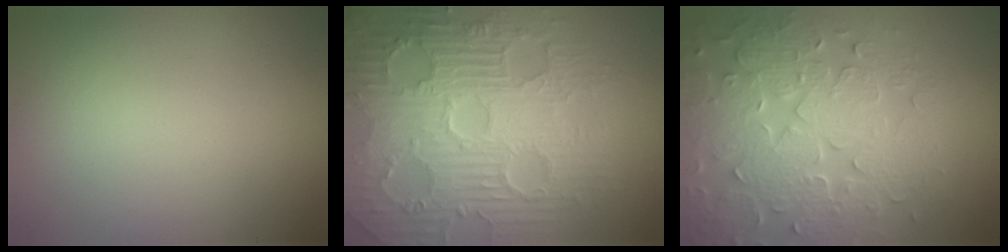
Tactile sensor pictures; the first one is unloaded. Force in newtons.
{"total": 9.3, "press": 6.8, "slide": 6.3}
{"total": 8.1, "press": 6.2, "slide": 5.1}